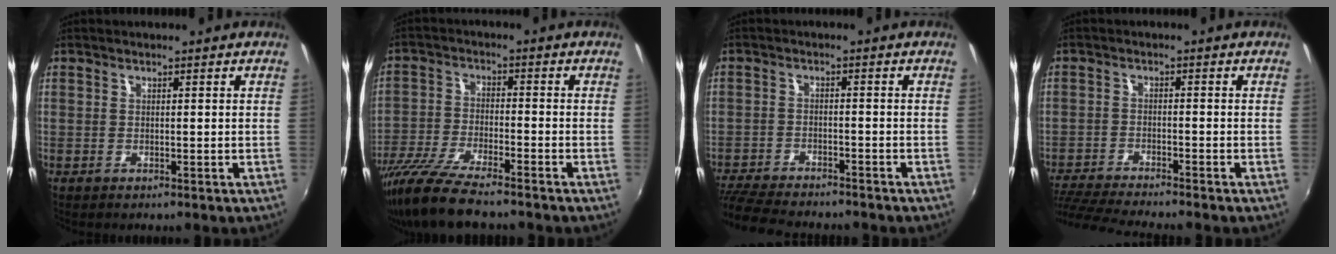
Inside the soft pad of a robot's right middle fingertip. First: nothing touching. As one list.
[{"total": 11.7, "force": [-9.7, 1.6, 6.3], "torque": [-0.139, -0.030, -0.182]}, {"total": 12.2, "force": [-10.9, 2.5, 4.9], "torque": [-0.125, -0.024, -0.183]}, {"total": 10.1, "force": [-9.3, -0.2, 4.0], "torque": [-0.105, -0.027, -0.166]}]